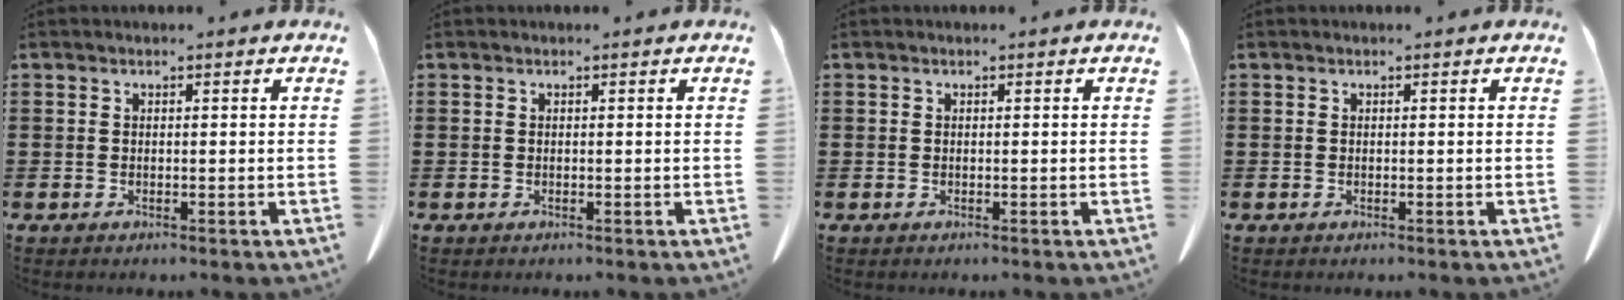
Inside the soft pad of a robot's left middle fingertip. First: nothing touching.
{"total": 0.0}
{"total": 0.0}
{"total": 0.0}